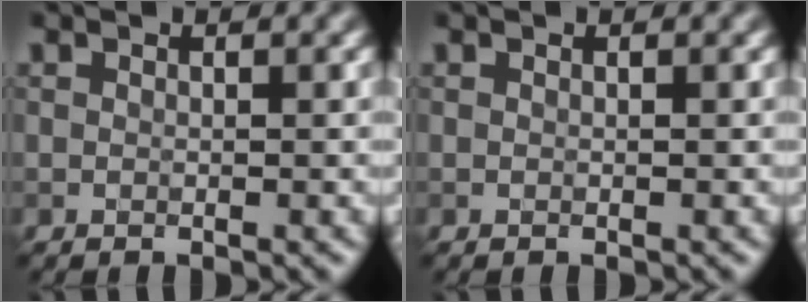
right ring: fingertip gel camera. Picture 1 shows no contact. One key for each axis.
{"total": 0.0}